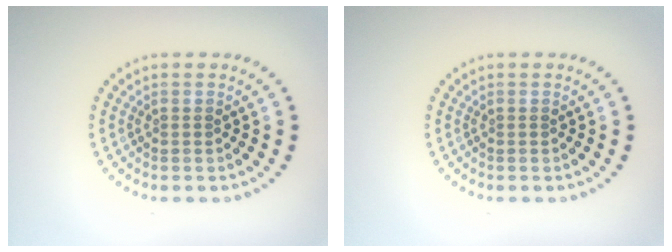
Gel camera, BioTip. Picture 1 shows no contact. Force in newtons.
{"total": 0.0}